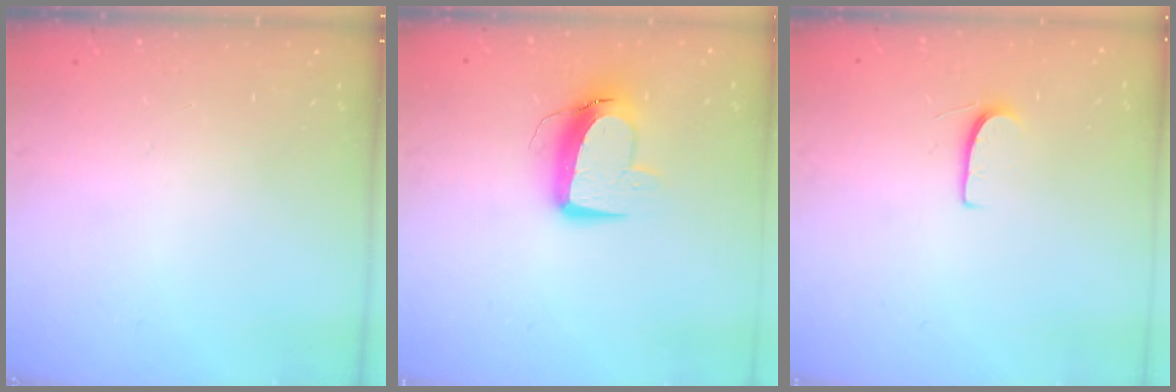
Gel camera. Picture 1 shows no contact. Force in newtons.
{"total": 11.7, "press": 11.6, "slide": 1.2}
{"total": 5.4, "press": 5.3, "slide": 0.5}